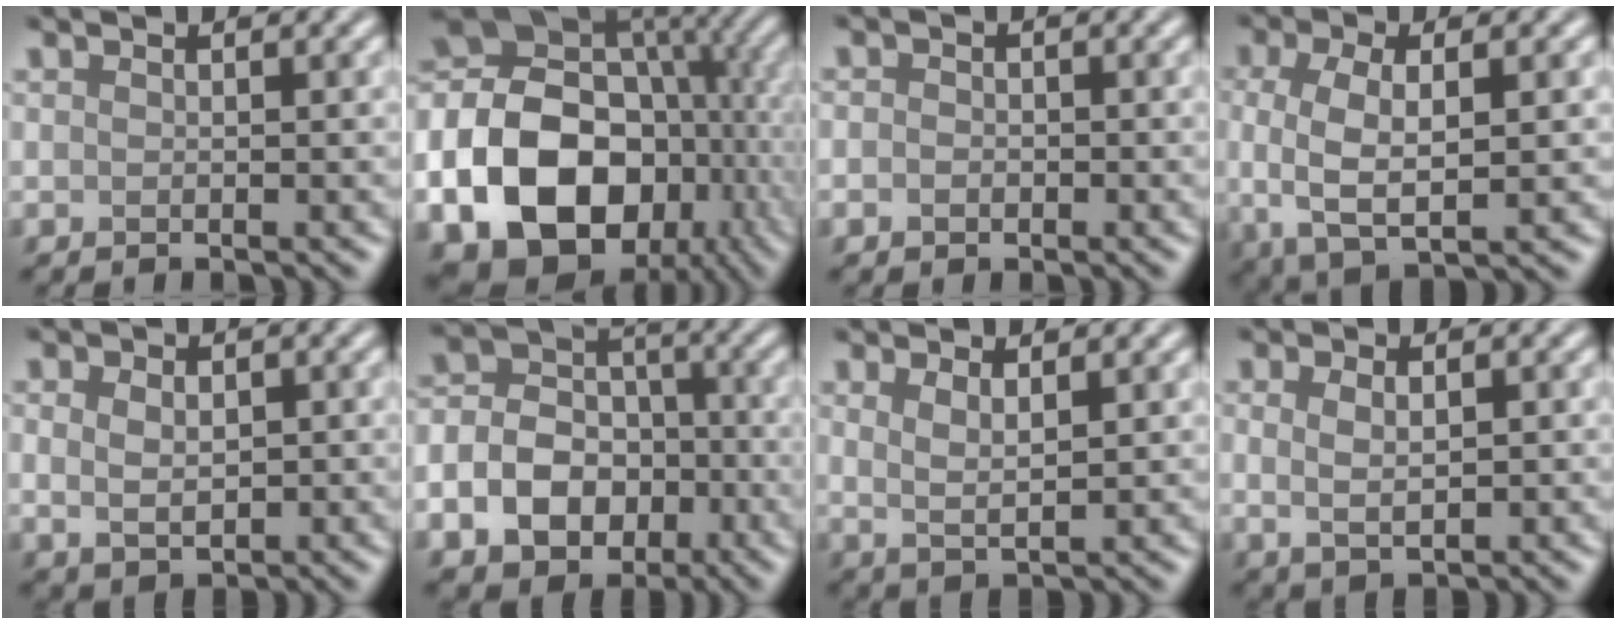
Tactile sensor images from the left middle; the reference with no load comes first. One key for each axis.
{"total": 23.3, "fx": -6.2, "fy": 18.3, "fz": 13.0, "tx": -0.268, "ty": -0.028, "tz": -0.118}
{"total": 1.2, "fx": -0.3, "fy": 1.1, "fz": 0.5, "tx": 0.001, "ty": -0.003, "tz": -0.013}
{"total": 5.8, "fx": -0.4, "fy": 2.6, "fz": 5.2, "tx": -0.108, "ty": -0.005, "tz": -0.007}
{"total": 3.2, "fx": 0.2, "fy": 2.2, "fz": 2.3, "tx": -0.036, "ty": 0.000, "tz": 0.009}
{"total": 9.5, "fx": -3.6, "fy": 7.3, "fz": 5.0, "tx": -0.083, "ty": -0.016, "tz": -0.068}
{"total": 2.1, "fx": 1.0, "fy": 0.6, "fz": 1.7, "tx": -0.034, "ty": -0.007, "tz": 0.022}
{"total": 2.6, "fx": 0.2, "fy": 1.4, "fz": 2.2, "tx": -0.044, "ty": -0.002, "tz": 0.006}